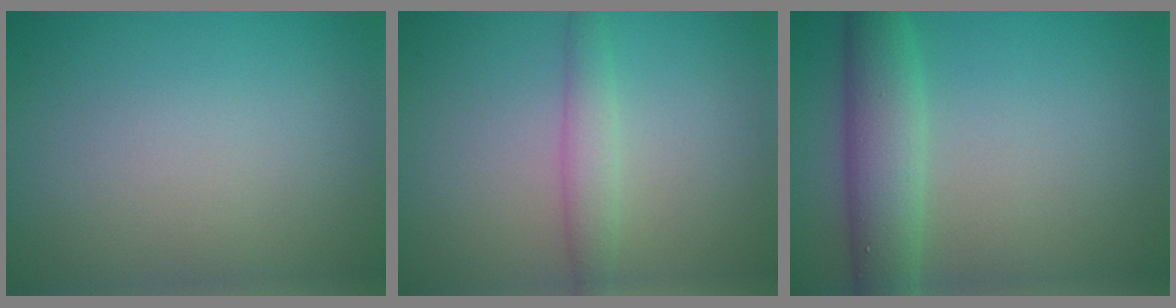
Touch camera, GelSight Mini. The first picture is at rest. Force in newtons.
{"total": 2.1, "press": 2.1, "slide": 0.1}
{"total": 4.8, "press": 4.8, "slide": 0.2}